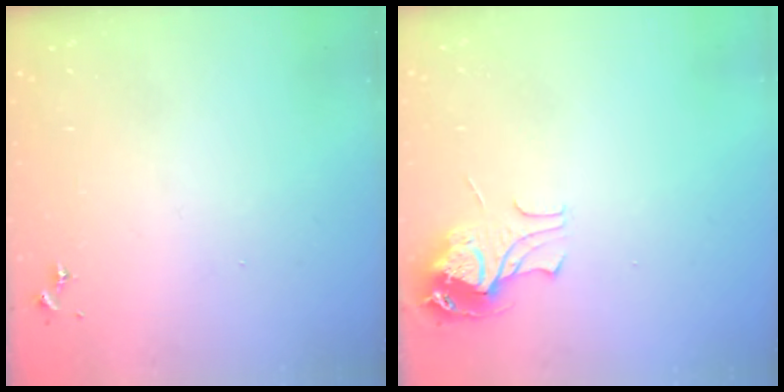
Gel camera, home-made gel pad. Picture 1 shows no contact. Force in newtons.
{"total": 9.5, "press": 9.5, "slide": 1.1}